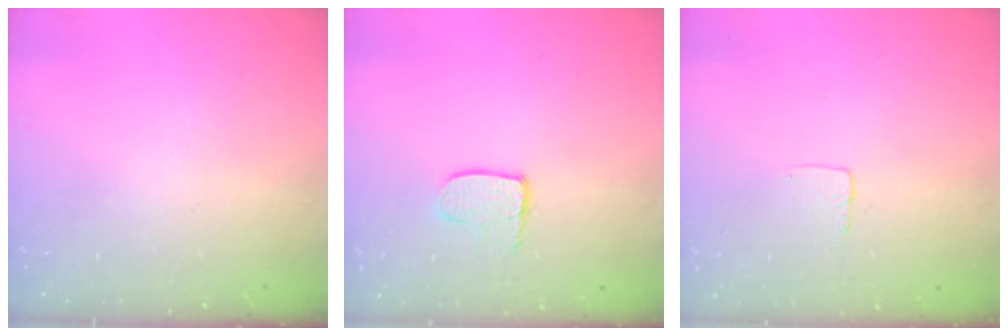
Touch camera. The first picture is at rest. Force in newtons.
{"total": 5.5, "press": 5.5, "slide": 0.4}
{"total": 2.7, "press": 2.7, "slide": 0.1}